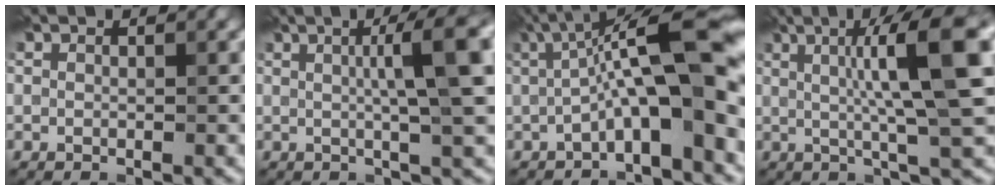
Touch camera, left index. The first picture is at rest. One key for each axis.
{"total": 7.6, "fx": 1.6, "fy": 1.3, "fz": 7.3, "tx": -0.084, "ty": 0.021, "tz": 0.020}
{"total": 11.3, "fx": -0.5, "fy": 2.6, "fz": 10.9, "tx": -0.162, "ty": 0.031, "tz": -0.015}
{"total": 10.5, "fx": 2.2, "fy": 1.7, "fz": 10.2, "tx": -0.129, "ty": 0.016, "tz": 0.029}